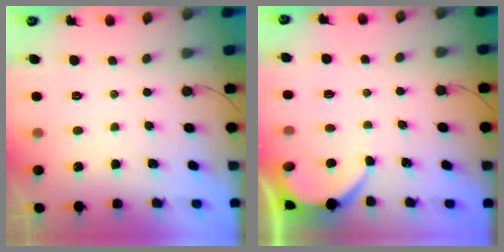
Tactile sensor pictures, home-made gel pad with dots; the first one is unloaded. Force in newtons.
{"total": 2.6, "press": 2.6, "slide": 0.4}